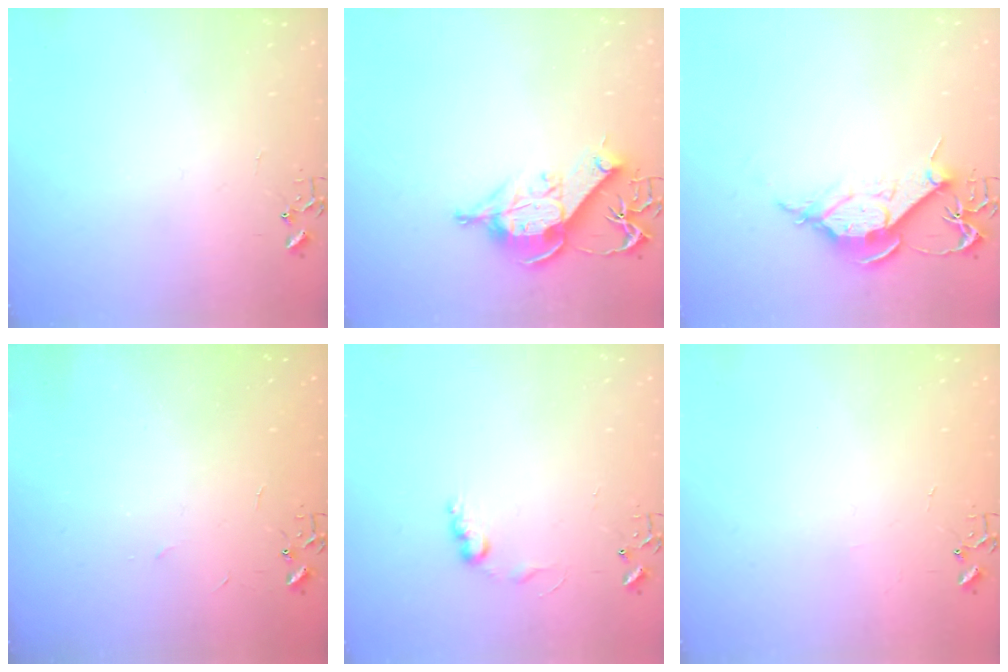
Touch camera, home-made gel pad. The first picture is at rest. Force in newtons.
{"total": 12.3, "press": 12.1, "slide": 2.0}
{"total": 10.4, "press": 10.3, "slide": 1.1}
{"total": 2.2, "press": 2.2, "slide": 0.3}
{"total": 7.0, "press": 7.0, "slide": 0.2}
{"total": 1.8, "press": 1.8, "slide": 0.3}